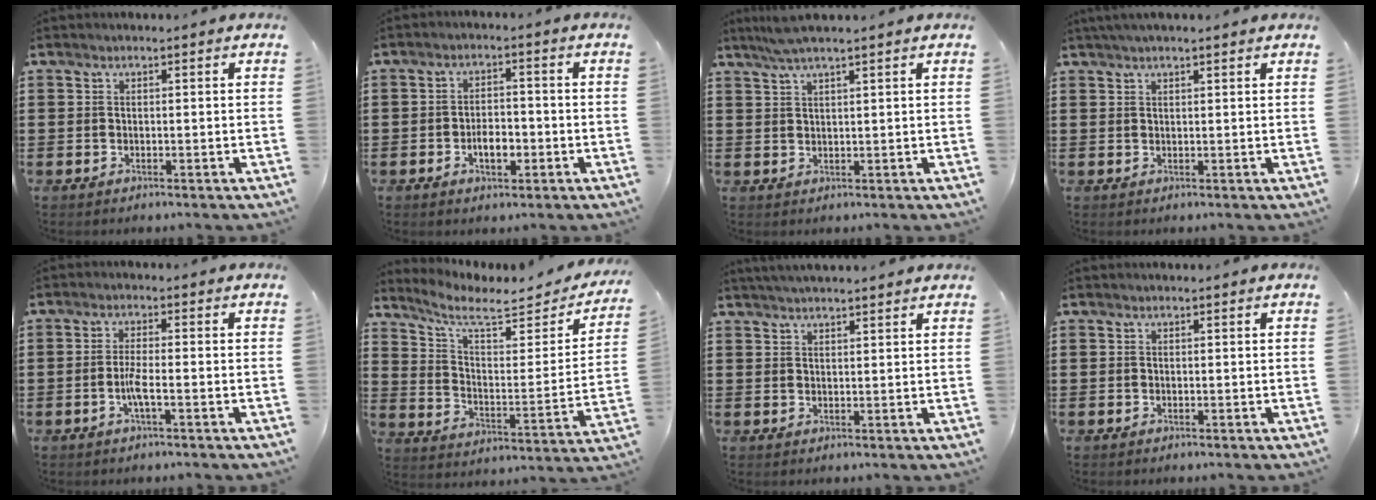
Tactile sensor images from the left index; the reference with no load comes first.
{"total": 4.0, "force": [-1.3, 2.1, 3.1], "torque": [-0.049, 0.000, -0.026]}
{"total": 3.1, "force": [2.5, -0.2, 1.8], "torque": [-0.041, 0.001, 0.046]}
{"total": 1.7, "force": [1.4, 0.1, 1.0], "torque": [-0.022, 0.002, 0.026]}
{"total": 3.4, "force": [-1.2, 0.4, 3.1], "torque": [-0.071, -0.005, -0.026]}
{"total": 7.4, "force": [5.8, 1.7, 4.3], "torque": [-0.103, -0.036, 0.095]}
{"total": 2.3, "force": [2.3, -0.1, 0.5], "torque": [-0.015, -0.001, 0.044]}
{"total": 0.0}